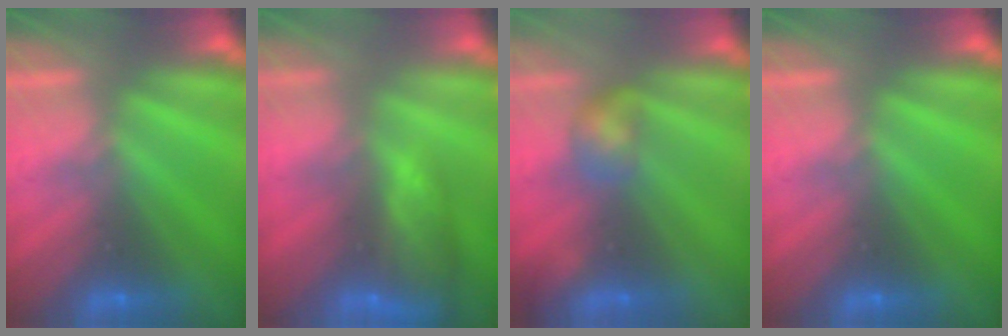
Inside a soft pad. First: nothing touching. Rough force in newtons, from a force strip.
{"total": 8.9}
{"total": 2.9}
{"total": 0.0}